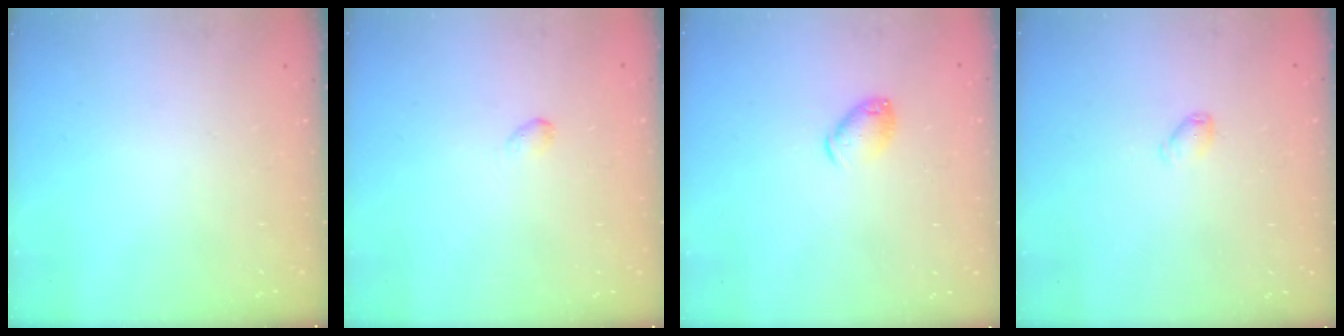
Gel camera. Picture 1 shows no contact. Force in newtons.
{"total": 2.7, "press": 2.6, "slide": 0.5}
{"total": 6.3, "press": 6.3, "slide": 0.5}
{"total": 4.4, "press": 4.4, "slide": 0.7}